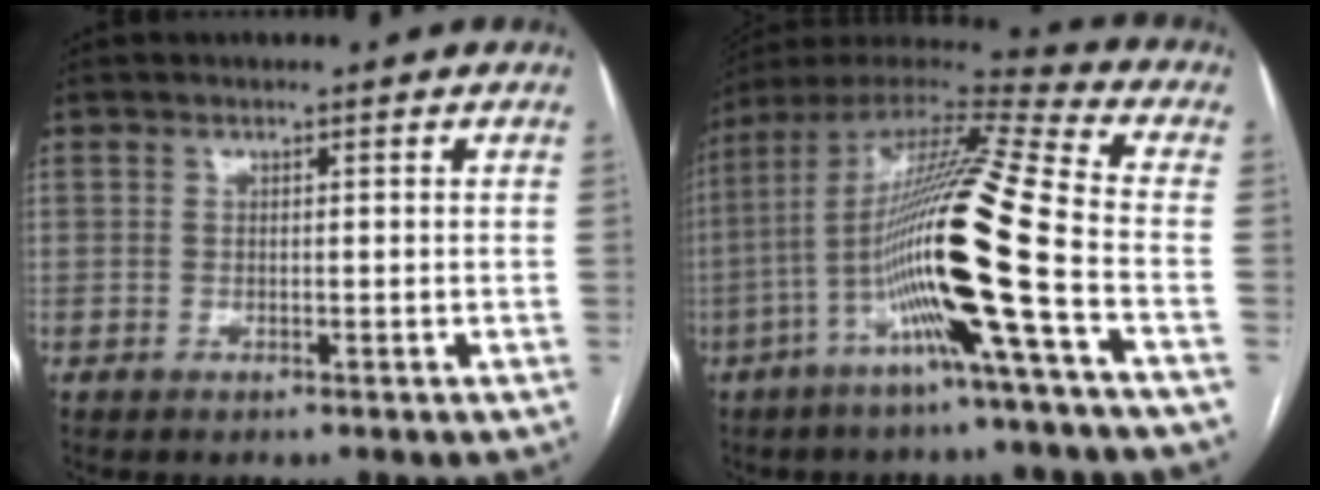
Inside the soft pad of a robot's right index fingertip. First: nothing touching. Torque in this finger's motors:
{"motor_torque": [2.14, 0.00, 1.05, 0.21]}